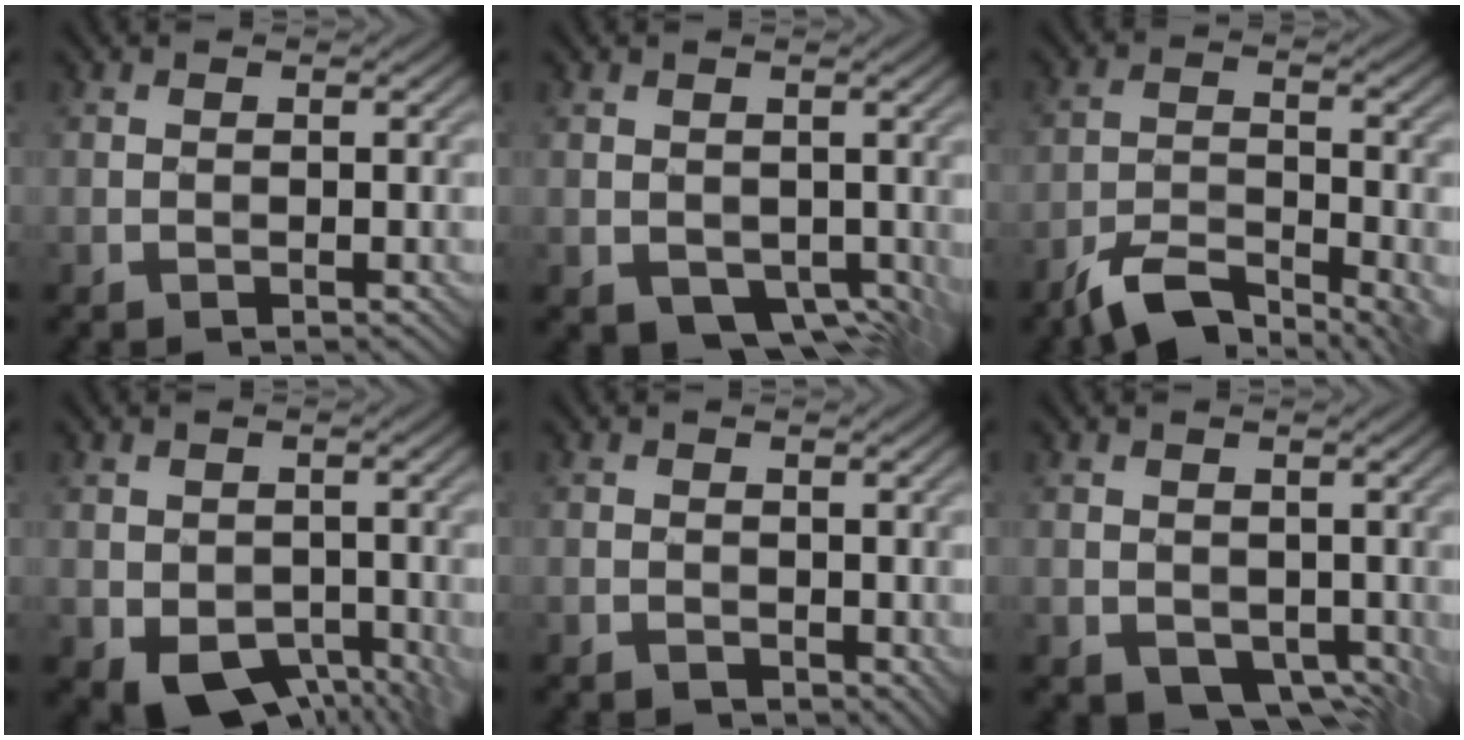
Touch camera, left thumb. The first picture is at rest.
{"total": 4.8, "force": [-0.4, 3.7, 3.1], "torque": [-0.067, -0.022, -0.005]}
{"total": 7.8, "force": [-6.0, 2.1, 4.5], "torque": [-0.077, -0.003, -0.114]}
{"total": 6.7, "force": [-1.7, 4.8, 4.3], "torque": [-0.084, -0.028, -0.021]}
{"total": 1.7, "force": [0.5, 1.3, 1.0], "torque": [-0.019, -0.008, 0.012]}
{"total": 5.6, "force": [0.1, 4.2, 3.7], "torque": [-0.075, -0.023, 0.005]}